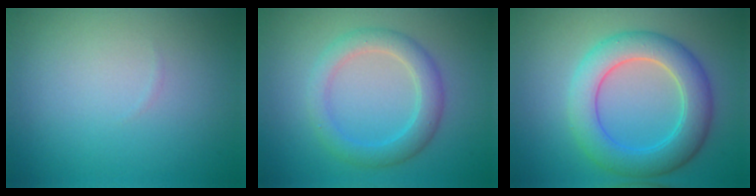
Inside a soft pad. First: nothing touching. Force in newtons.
{"total": 3.5, "press": 3.5, "slide": 0.1}
{"total": 6.2, "press": 6.2, "slide": 0.3}